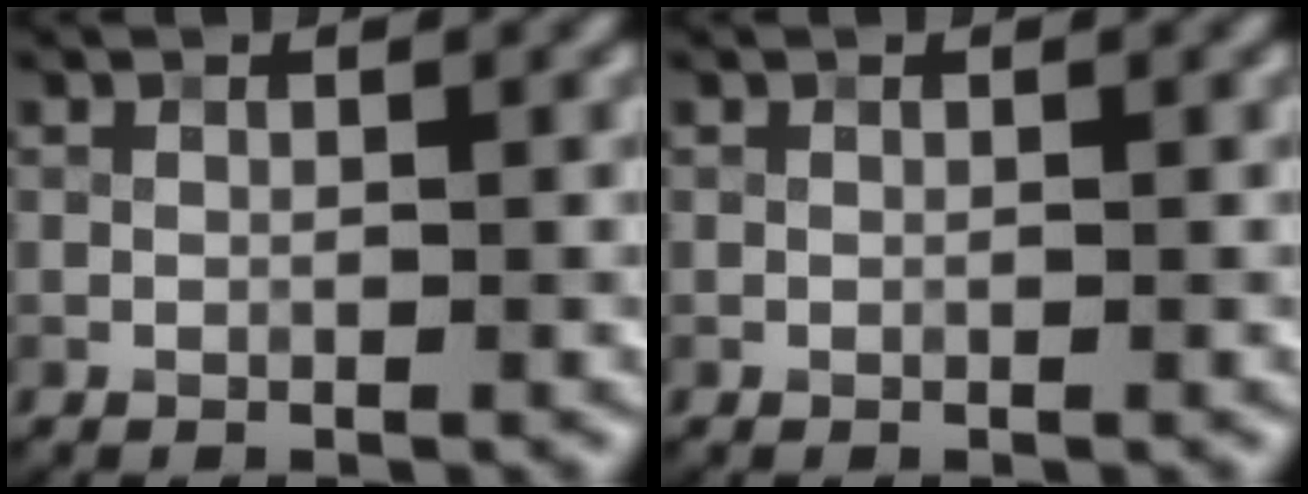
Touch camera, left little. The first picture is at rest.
{"total": 0.0}